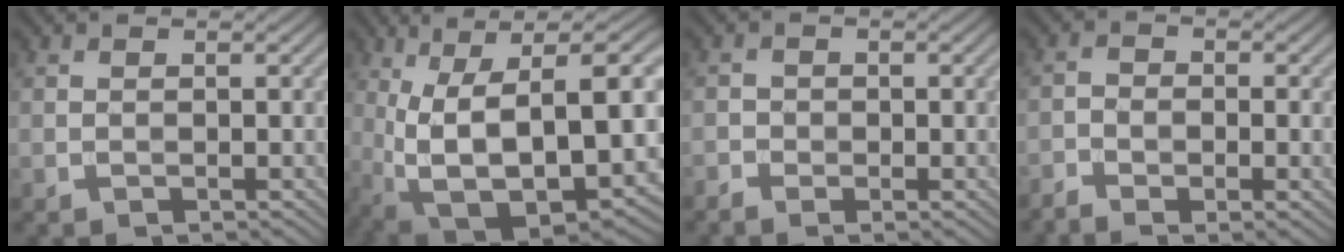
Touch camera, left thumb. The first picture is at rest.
{"total": 17.0, "force": [-0.7, 6.9, 15.6], "torque": [-0.255, -0.015, 0.025]}
{"total": 1.9, "force": [-1.1, 1.4, 0.8], "torque": [-0.015, -0.002, -0.024]}
{"total": 4.8, "force": [-2.9, 2.1, 3.2], "torque": [-0.060, -0.010, -0.054]}